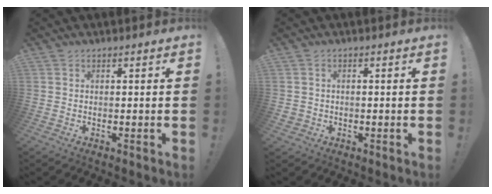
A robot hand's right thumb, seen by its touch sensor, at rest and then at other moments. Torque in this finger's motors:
{"motor_torque": [0.40, 0.21, -0.12, 0.12, -0.11]}